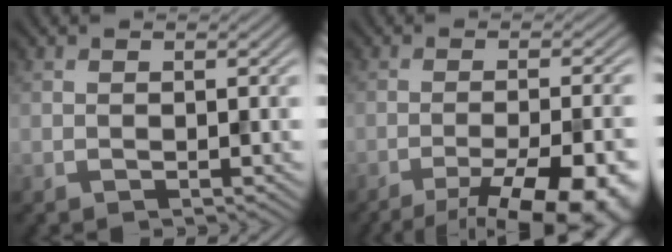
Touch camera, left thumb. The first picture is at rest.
{"total": 13.7, "force": [-9.0, 3.9, 9.5], "torque": [-0.130, -0.012, -0.107]}